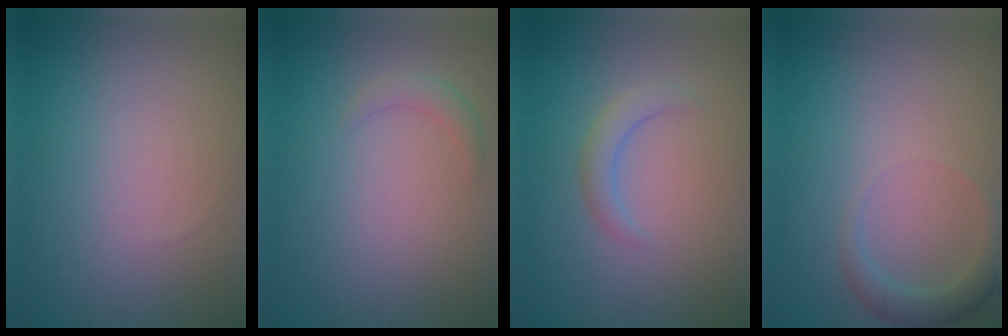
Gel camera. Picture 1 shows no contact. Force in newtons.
{"total": 1.3, "press": 1.3, "slide": 0.1}
{"total": 1.9, "press": 1.9, "slide": 0.3}
{"total": 2.2, "press": 2.2, "slide": 0.2}